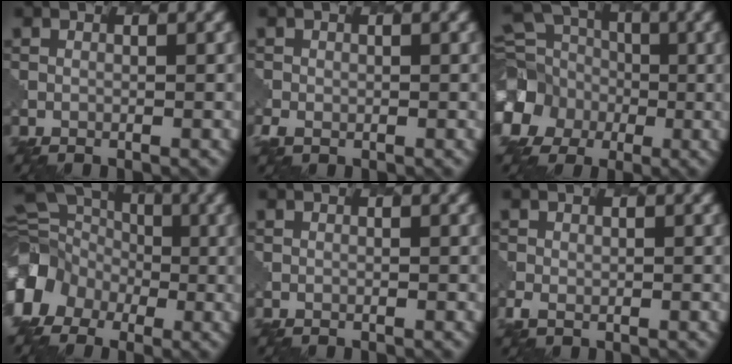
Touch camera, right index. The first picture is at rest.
{"total": 1.3, "force": [-0.4, 1.1, 0.6], "torque": [-0.016, -0.006, -0.008]}
{"total": 11.0, "force": [-2.3, 9.7, 4.7], "torque": [-0.127, -0.015, -0.064]}
{"total": 8.4, "force": [-2.5, 7.0, 3.9], "torque": [-0.065, -0.008, -0.057]}
{"total": 0.0}
{"total": 1.4, "force": [-0.3, 1.1, 0.8], "torque": [-0.020, -0.005, -0.005]}